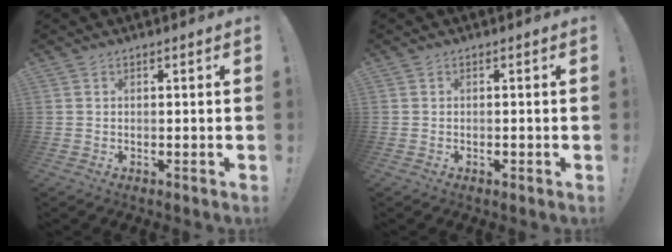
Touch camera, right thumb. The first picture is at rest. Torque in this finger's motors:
{"motor_torque": [0.15, -0.03, -0.19, 0.04, 0.02]}